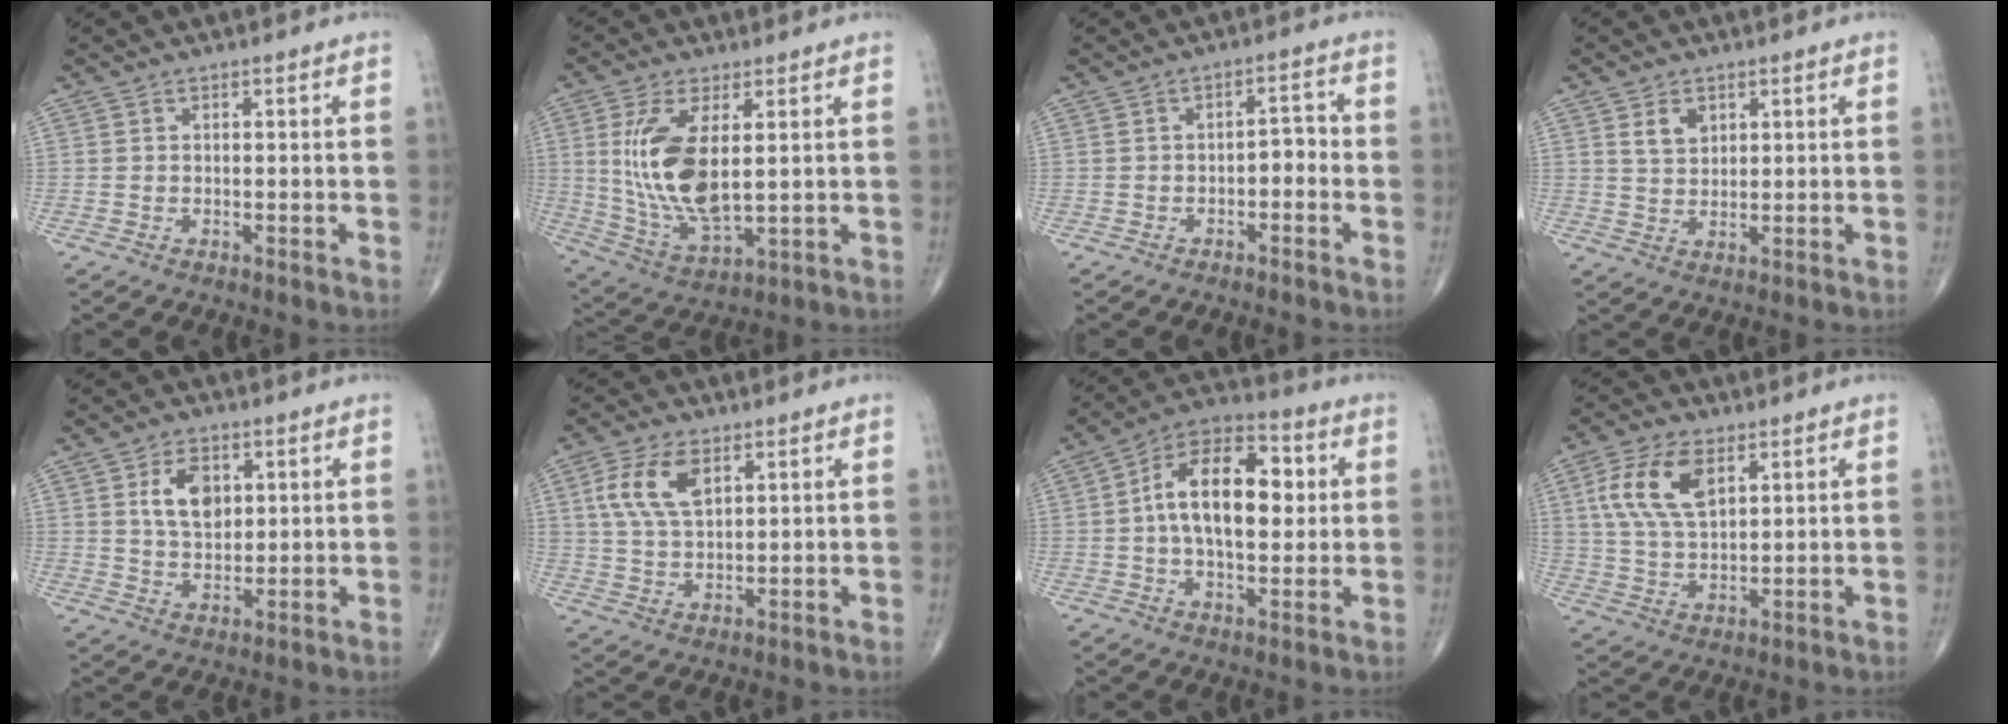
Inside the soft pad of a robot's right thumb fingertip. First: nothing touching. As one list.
[{"total": 14.3, "force": [2.4, 6.2, 12.6], "torque": [-0.259, -0.022, 0.061]}, {"total": 3.4, "force": [-1.2, 1.9, 2.5], "torque": [-0.022, 0.024, -0.023]}, {"total": 4.1, "force": [1.9, 2.7, 2.3], "torque": [-0.028, -0.014, 0.039]}, {"total": 7.8, "force": [2.4, 5.0, 5.5], "torque": [-0.077, -0.012, 0.046]}, {"total": 9.1, "force": [3.4, 4.8, 7.0], "torque": [-0.138, -0.005, 0.067]}, {"total": 16.7, "force": [1.8, 9.1, 13.9], "torque": [-0.211, 0.024, 0.021]}, {"total": 11.6, "force": [4.3, 6.1, 8.9], "torque": [-0.173, -0.006, 0.084]}]